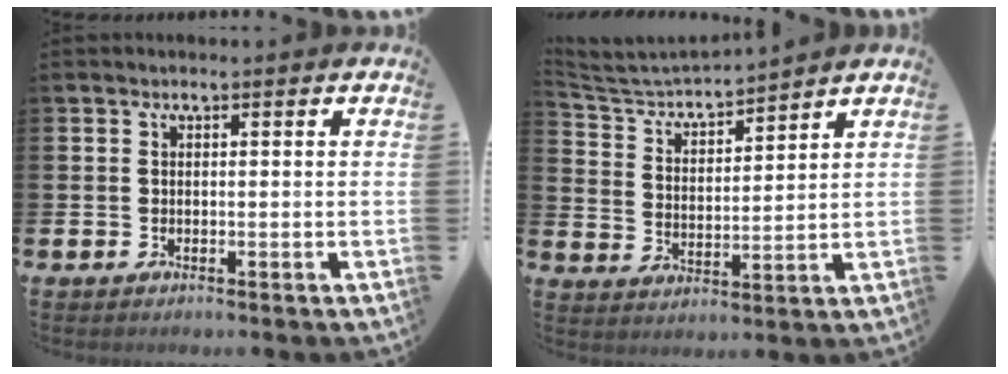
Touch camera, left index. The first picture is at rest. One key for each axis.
{"total": 4.3, "fx": 4.2, "fy": 0.5, "fz": 0.7, "tx": -0.036, "ty": -0.035, "tz": 0.067}